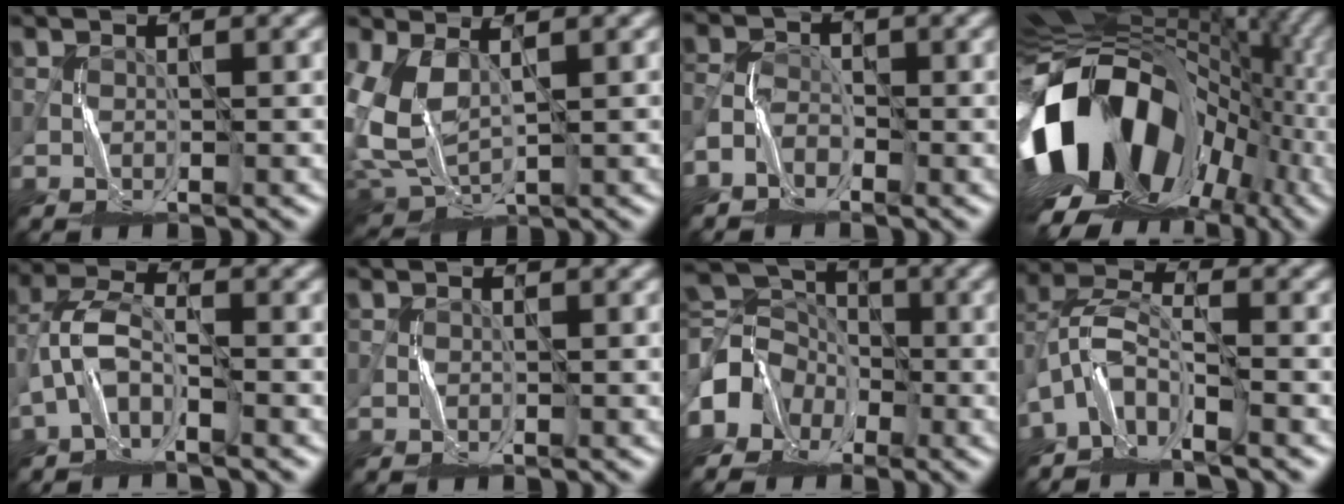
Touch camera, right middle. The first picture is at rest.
{"total": 5.5, "force": [1.1, 2.8, 4.6], "torque": [-0.121, 0.000, 0.025]}
{"total": 2.4, "force": [-2.1, 1.0, 0.4], "torque": [-0.011, 0.005, -0.051]}
{"total": 17.6, "force": [-3.3, 12.7, 11.7], "torque": [-0.220, 0.005, -0.072]}
{"total": 3.8, "force": [-2.4, 1.5, 2.5], "torque": [-0.056, 0.014, -0.054]}
{"total": 0.0}
{"total": 6.0, "force": [-2.6, 4.9, 2.4], "torque": [-0.036, 0.004, -0.062]}
{"total": 4.7, "force": [-3.7, 1.5, 2.5], "torque": [-0.051, 0.006, -0.082]}